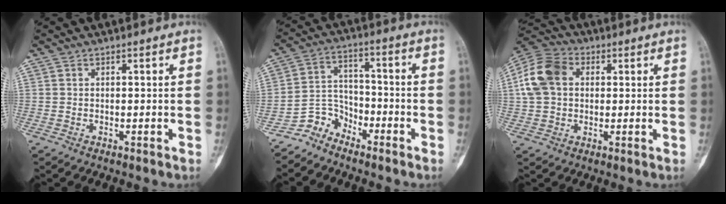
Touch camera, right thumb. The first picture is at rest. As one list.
[{"total": 6.5, "force": [-5.4, 3.5, 0.5], "torque": [0.013, 0.057, -0.114]}, {"total": 11.4, "force": [2.1, 8.4, 7.3], "torque": [-0.139, 0.025, 0.029]}]